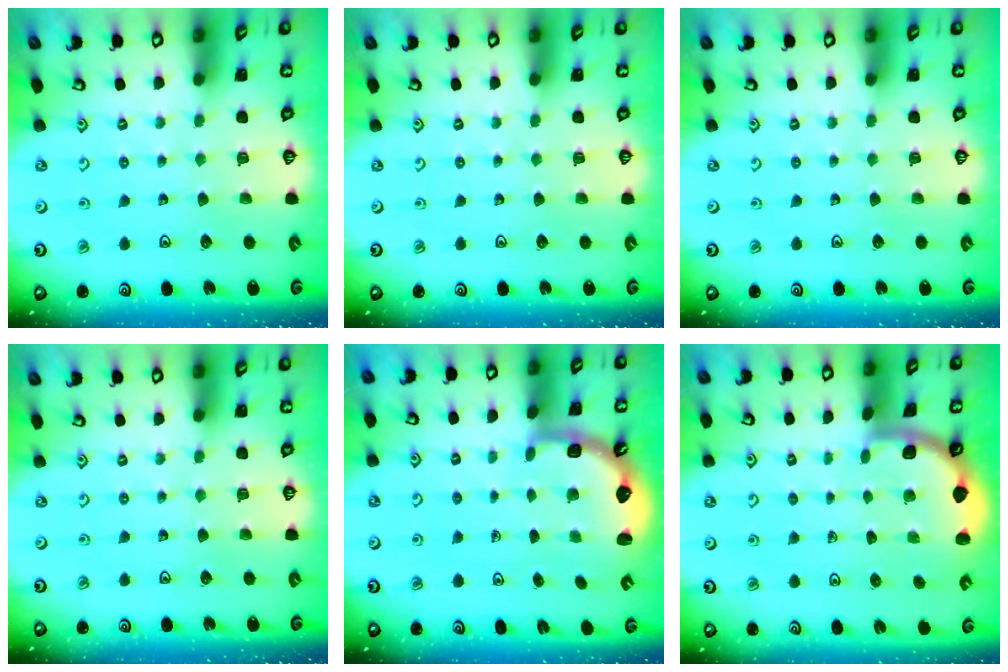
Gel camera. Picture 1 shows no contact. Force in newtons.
{"total": 0.0}
{"total": 0.0}
{"total": 0.0}
{"total": 2.8, "press": 2.2, "slide": 1.8}
{"total": 1.7, "press": 1.7, "slide": 0.1}